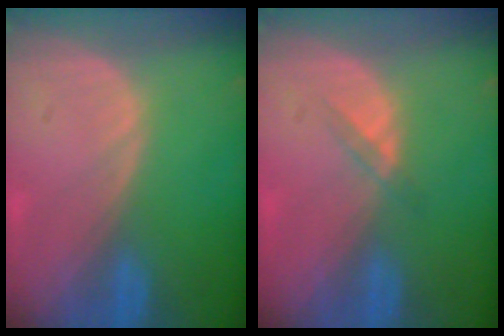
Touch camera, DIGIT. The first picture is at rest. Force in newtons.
{"total": 1.8, "press": 1.4, "slide": 1.0}